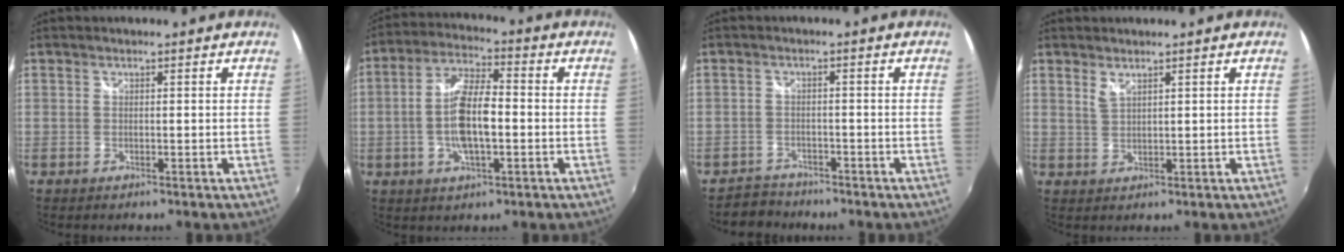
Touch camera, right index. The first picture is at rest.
{"total": 10.5, "force": [-1.7, 3.5, 9.7], "torque": [-0.195, 0.006, -0.033]}
{"total": 4.2, "force": [-3.8, 2.0, -0.2], "torque": [-0.010, 0.009, -0.067]}
{"total": 1.6, "force": [1.3, 0.4, 1.0], "torque": [-0.018, 0.000, 0.023]}